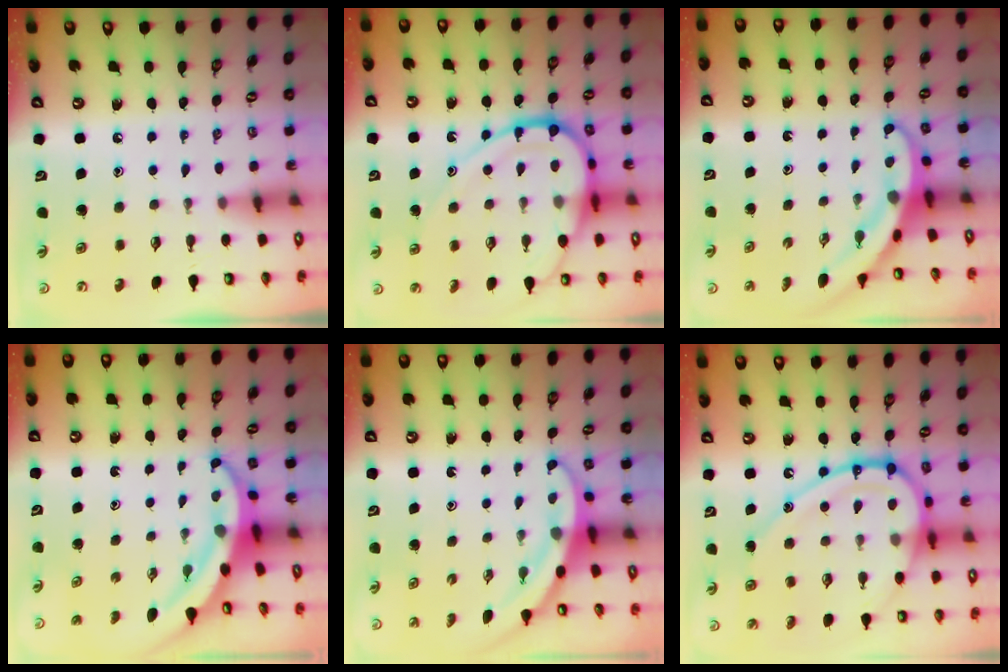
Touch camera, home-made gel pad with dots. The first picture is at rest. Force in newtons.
{"total": 17.0, "press": 16.9, "slide": 2.0}
{"total": 4.3, "press": 4.2, "slide": 0.4}
{"total": 4.8, "press": 4.7, "slide": 0.5}
{"total": 2.9, "press": 2.9, "slide": 0.1}
{"total": 19.4, "press": 19.3, "slide": 2.0}